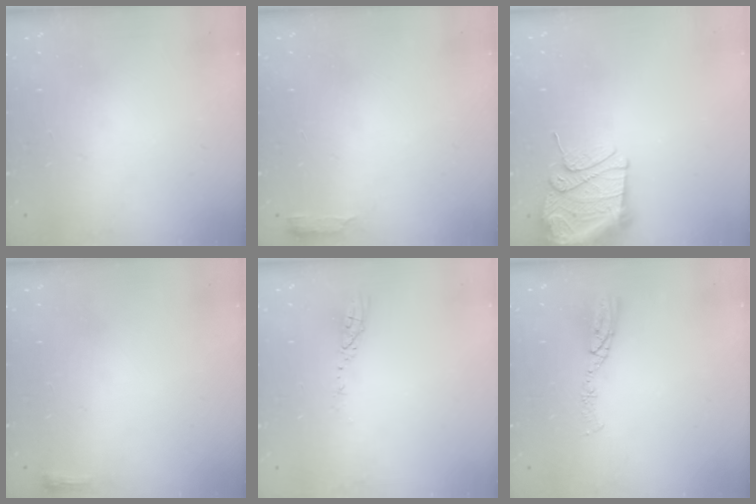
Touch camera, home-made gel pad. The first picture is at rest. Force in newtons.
{"total": 2.6, "press": 2.6, "slide": 0.5}
{"total": 13.1, "press": 13.1, "slide": 1.5}
{"total": 2.6, "press": 2.5, "slide": 0.6}
{"total": 3.5, "press": 3.4, "slide": 0.3}
{"total": 6.6, "press": 6.5, "slide": 0.7}